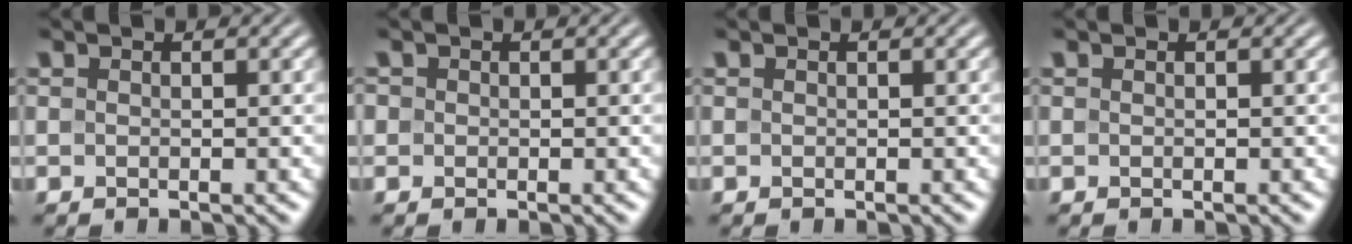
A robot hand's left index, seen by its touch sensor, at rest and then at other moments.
{"total": 0.0}
{"total": 0.0}
{"total": 0.0}